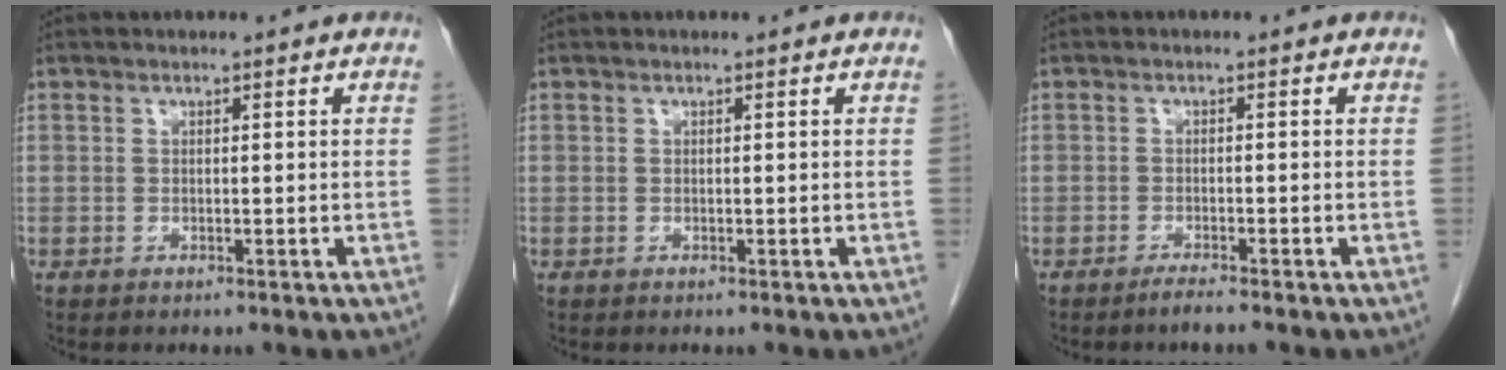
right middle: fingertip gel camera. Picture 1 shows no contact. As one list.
[{"total": 0.0}, {"total": 1.7, "force": [-1.4, -0.2, 0.9], "torque": [-0.022, -0.003, -0.028]}]